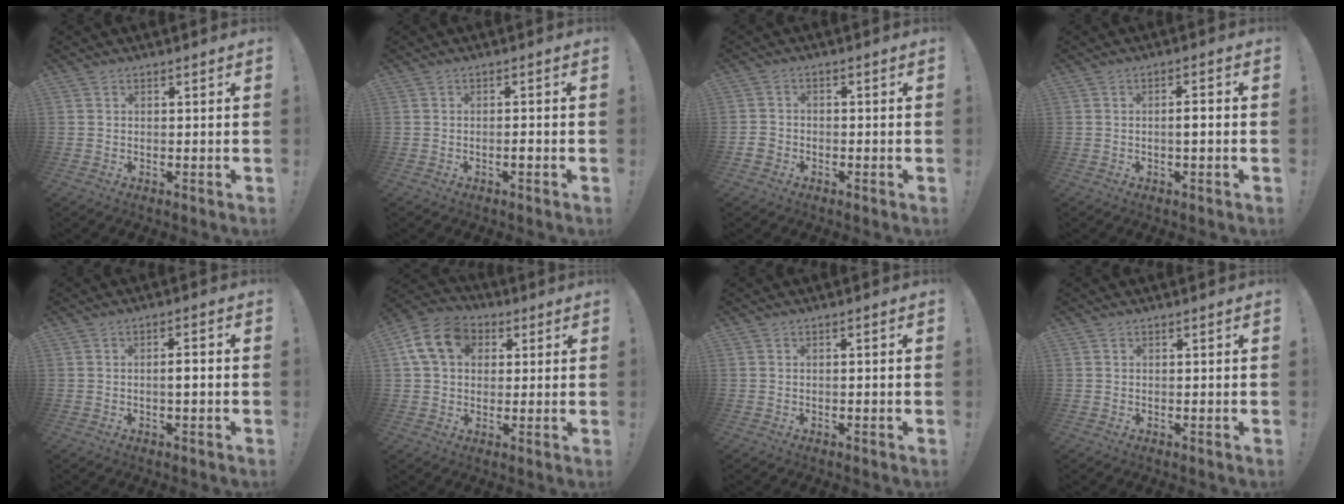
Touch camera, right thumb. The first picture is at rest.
{"total": 1.3, "force": [-0.6, 0.3, 1.1], "torque": [-0.017, 0.002, -0.010]}
{"total": 2.8, "force": [-1.6, 2.1, 0.8], "torque": [-0.016, 0.007, -0.031]}
{"total": 3.2, "force": [-1.0, 0.3, 3.0], "torque": [-0.054, 0.005, -0.021]}
{"total": 3.1, "force": [-1.0, 0.3, 3.0], "torque": [-0.053, 0.005, -0.021]}
{"total": 14.1, "force": [4.3, 10.8, 8.1], "torque": [-0.136, 0.004, 0.086]}
{"total": 0.8, "force": [-0.7, -0.3, 0.4], "torque": [-0.015, 0.003, -0.011]}
{"total": 0.0}